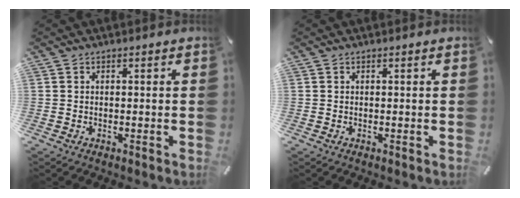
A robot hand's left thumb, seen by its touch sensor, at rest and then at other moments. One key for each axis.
{"total": 0.0}